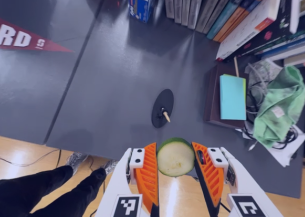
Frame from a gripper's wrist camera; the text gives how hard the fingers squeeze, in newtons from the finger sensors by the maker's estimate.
{"total": 9.3, "left": 9.7, "right": 8.9}